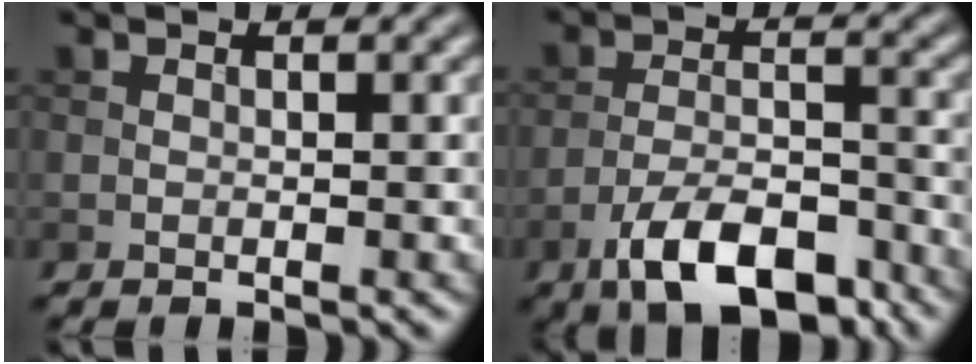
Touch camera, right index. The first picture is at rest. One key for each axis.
{"total": 8.1, "fx": -5.2, "fy": 3.1, "fz": 5.4, "tx": -0.090, "ty": 0.000, "tz": -0.095}